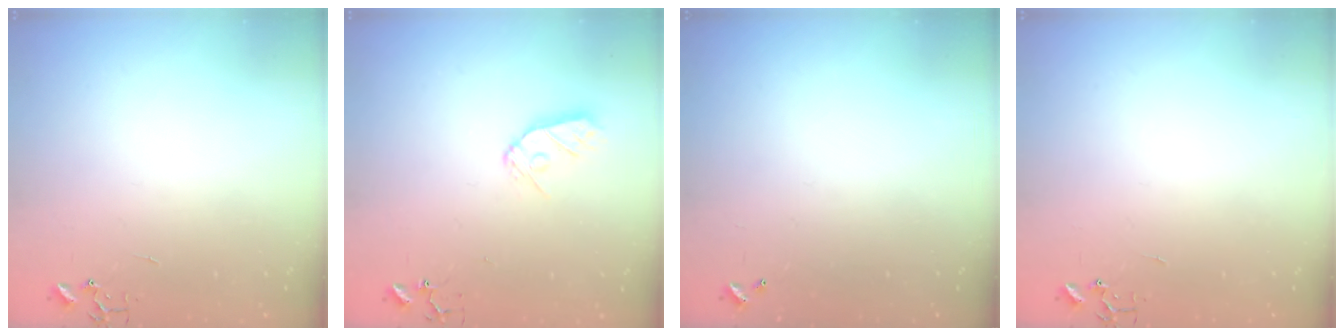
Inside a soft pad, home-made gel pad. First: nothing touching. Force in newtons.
{"total": 8.6, "press": 8.5, "slide": 0.7}
{"total": 0.0}
{"total": 0.0}